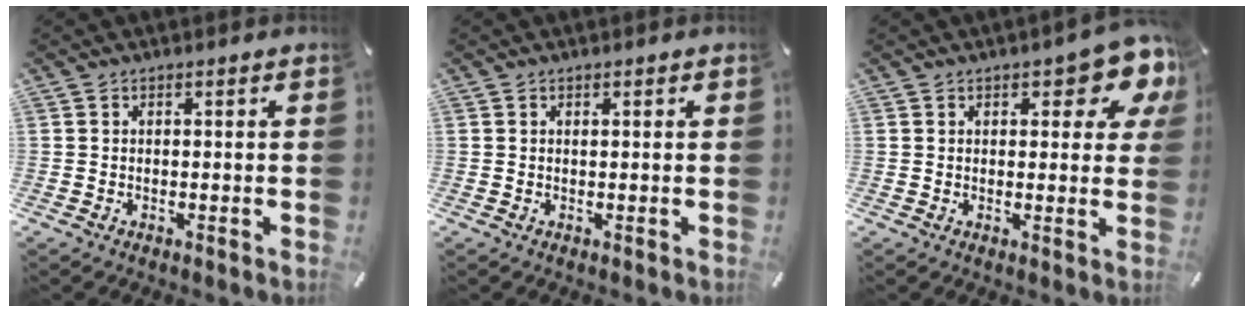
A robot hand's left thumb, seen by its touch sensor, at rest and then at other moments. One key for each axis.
{"total": 0.0}
{"total": 9.0, "fx": 4.9, "fy": 3.9, "fz": 6.4, "tx": -0.076, "ty": -0.024, "tz": 0.079}